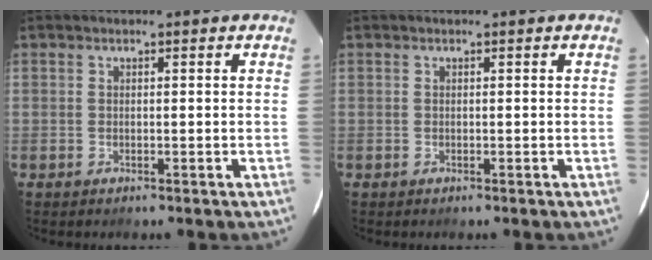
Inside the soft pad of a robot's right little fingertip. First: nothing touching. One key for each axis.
{"total": 0.0}